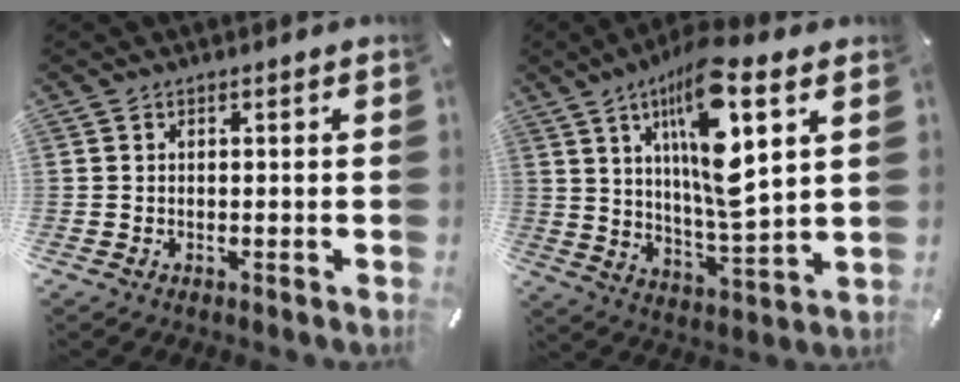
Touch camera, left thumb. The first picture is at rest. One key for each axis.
{"total": 17.2, "fx": 7.8, "fy": 4.7, "fz": 14.6, "tx": -0.268, "ty": -0.037, "tz": 0.122}